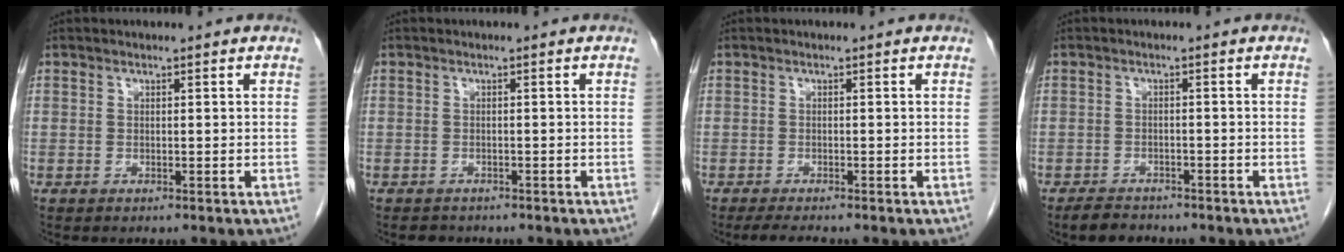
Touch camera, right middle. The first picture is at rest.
{"total": 1.7, "force": [-1.5, 0.9, 0.1], "torque": [-0.009, 0.000, -0.023]}
{"total": 2.6, "force": [-2.2, 0.1, 1.4], "torque": [-0.027, -0.008, -0.036]}
{"total": 3.3, "force": [-2.9, 1.4, 0.9], "torque": [-0.022, -0.002, -0.045]}